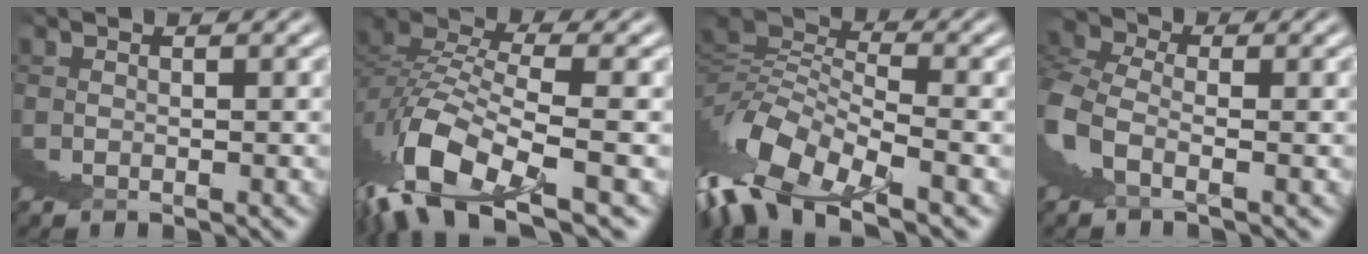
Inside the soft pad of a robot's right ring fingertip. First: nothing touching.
{"total": 3.9, "force": [1.2, 0.2, 3.7], "torque": [-0.078, 0.014, 0.018]}
{"total": 5.3, "force": [-0.6, 2.1, 4.9], "torque": [-0.086, 0.004, -0.011]}
{"total": 6.7, "force": [2.8, 5.1, 3.4], "torque": [-0.075, 0.015, 0.034]}